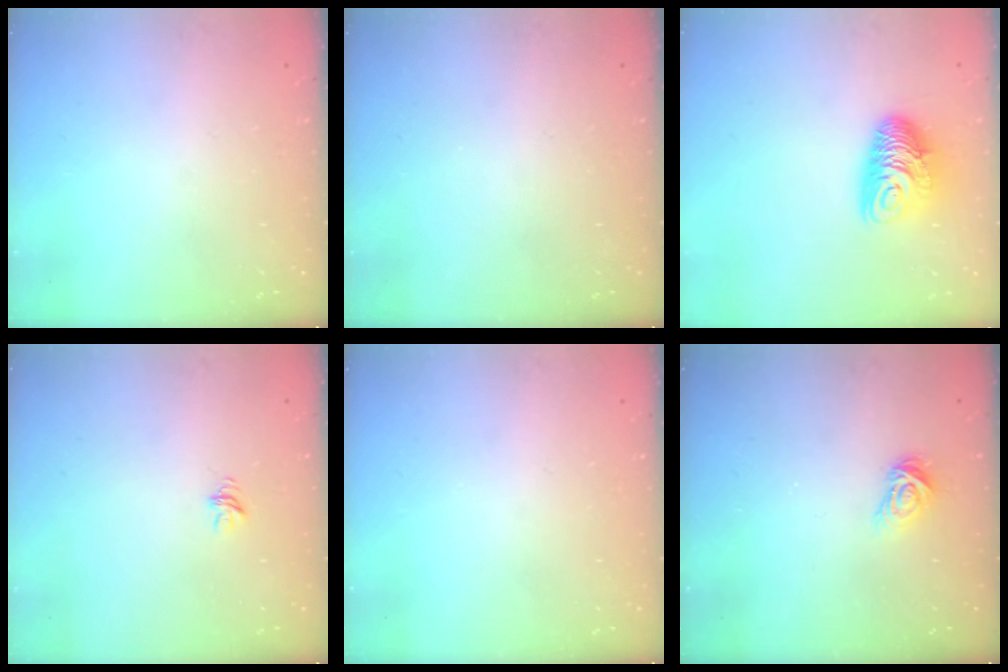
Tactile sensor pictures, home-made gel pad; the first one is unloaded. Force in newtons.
{"total": 0.0}
{"total": 10.2, "press": 10.2, "slide": 0.6}
{"total": 4.3, "press": 4.3, "slide": 0.4}
{"total": 0.0}
{"total": 6.2, "press": 6.2, "slide": 0.6}